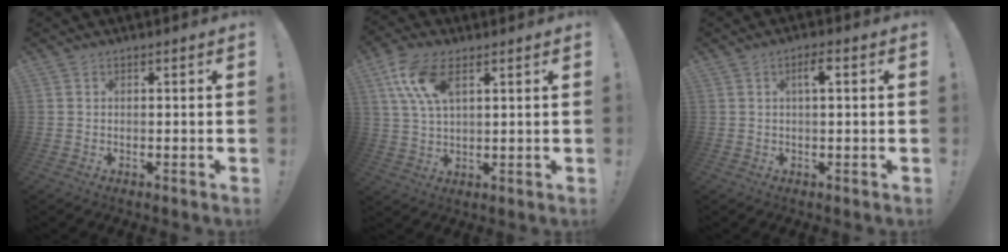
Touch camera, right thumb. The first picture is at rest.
{"total": 11.5, "force": [5.1, 5.8, 8.5], "torque": [-0.162, -0.011, 0.096]}
{"total": 3.6, "force": [0.9, 0.8, 3.4], "torque": [-0.048, 0.000, 0.006]}